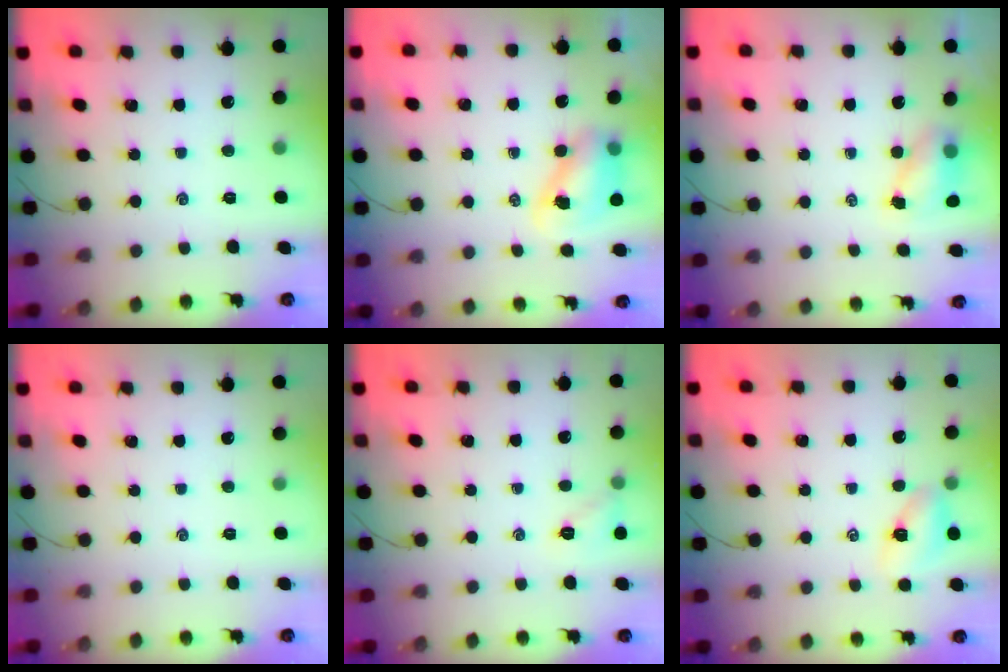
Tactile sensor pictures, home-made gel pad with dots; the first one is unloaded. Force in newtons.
{"total": 8.0, "press": 7.8, "slide": 1.8}
{"total": 5.5, "press": 5.4, "slide": 0.5}
{"total": 0.0}
{"total": 6.7, "press": 6.6, "slide": 1.4}
{"total": 5.5, "press": 5.4, "slide": 1.1}